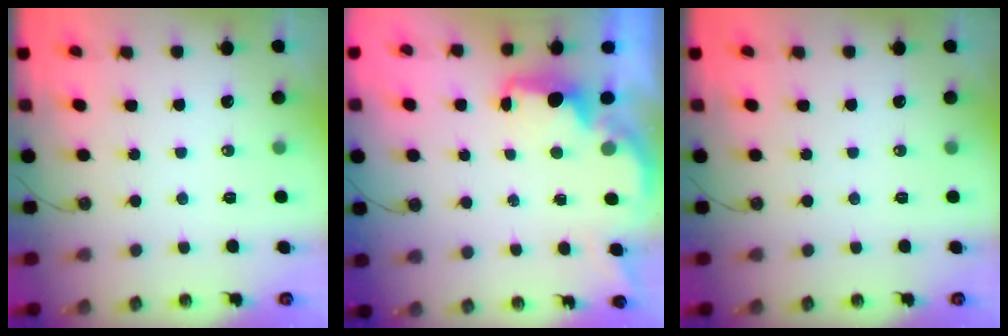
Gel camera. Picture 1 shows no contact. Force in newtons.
{"total": 2.1, "press": 1.9, "slide": 0.8}
{"total": 0.0}